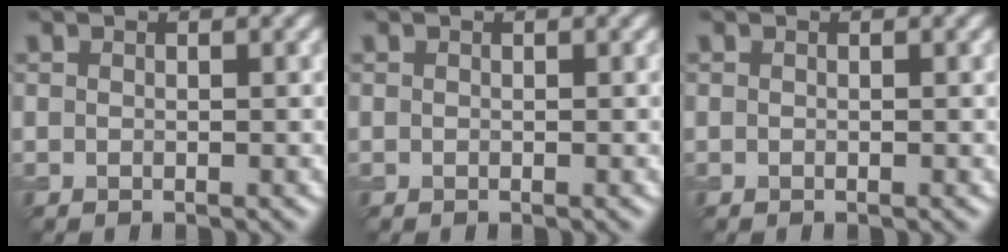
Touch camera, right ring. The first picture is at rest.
{"total": 0.0}
{"total": 0.0}